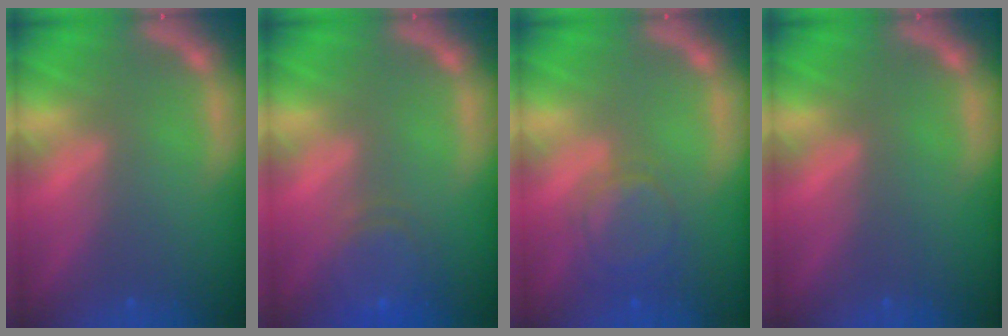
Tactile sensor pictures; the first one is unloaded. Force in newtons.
{"total": 4.6}
{"total": 4.5}
{"total": 0.0}